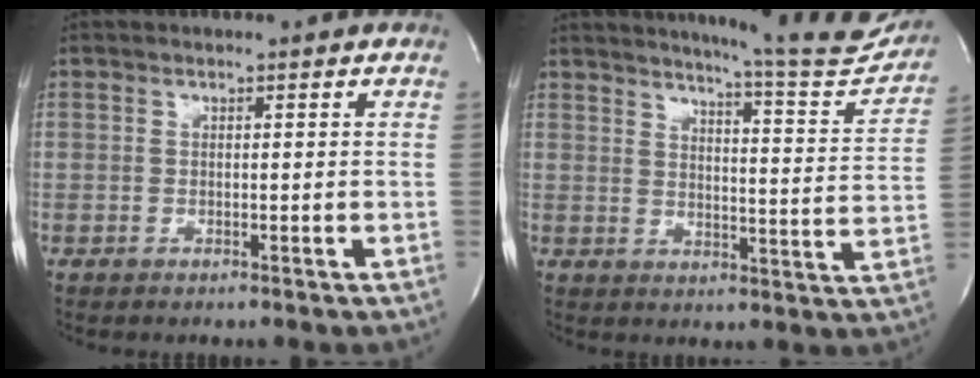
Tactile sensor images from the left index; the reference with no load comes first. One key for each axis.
{"total": 16.2, "fx": 15.3, "fy": 0.4, "fz": 5.4, "tx": -0.076, "ty": -0.080, "tz": 0.178}